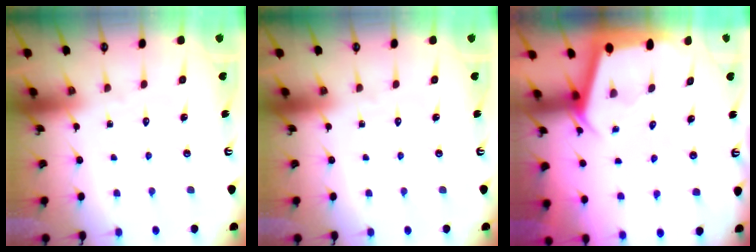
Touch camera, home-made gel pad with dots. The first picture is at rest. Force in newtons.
{"total": 0.0}
{"total": 2.2, "press": 2.2, "slide": 0.2}